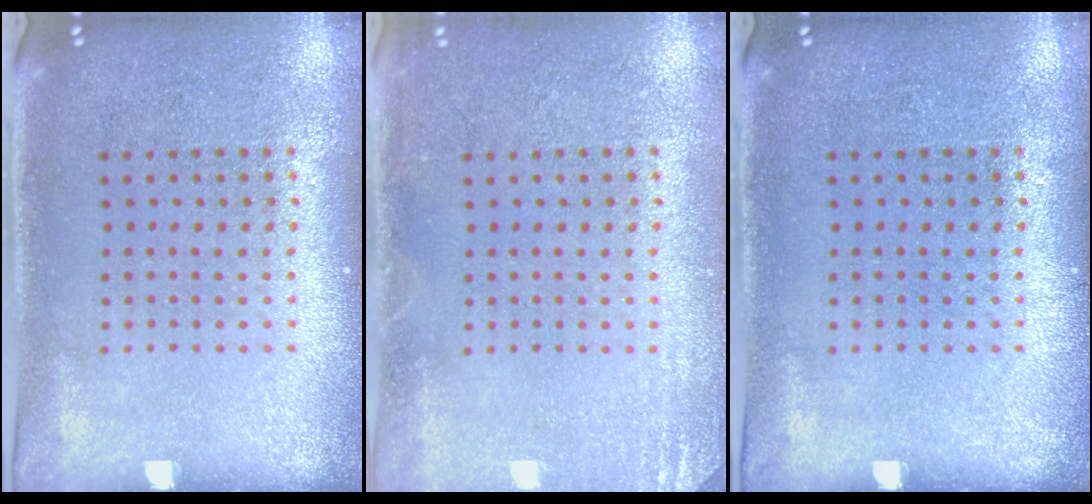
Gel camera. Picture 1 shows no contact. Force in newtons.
{"total": 1.8, "press": 1.8, "slide": 0.2}
{"total": 0.0}